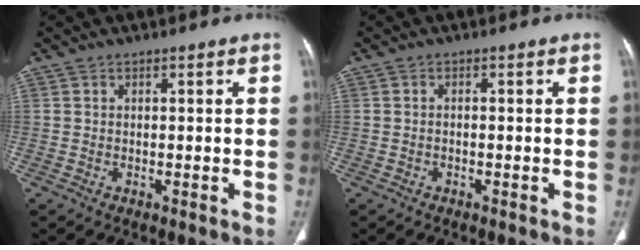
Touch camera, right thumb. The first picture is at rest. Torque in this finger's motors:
{"motor_torque": [-0.16, 0.27, -0.29, 0.16, 0.04]}